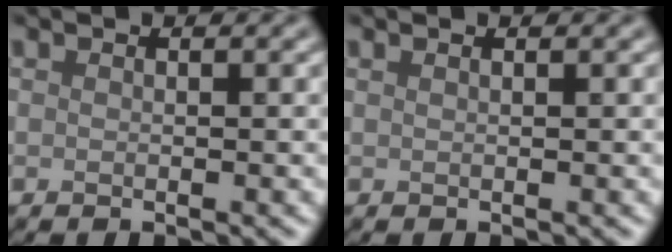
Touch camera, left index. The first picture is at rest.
{"total": 0.7, "force": [0.5, 0.2, 0.4], "torque": [-0.005, 0.000, 0.003]}